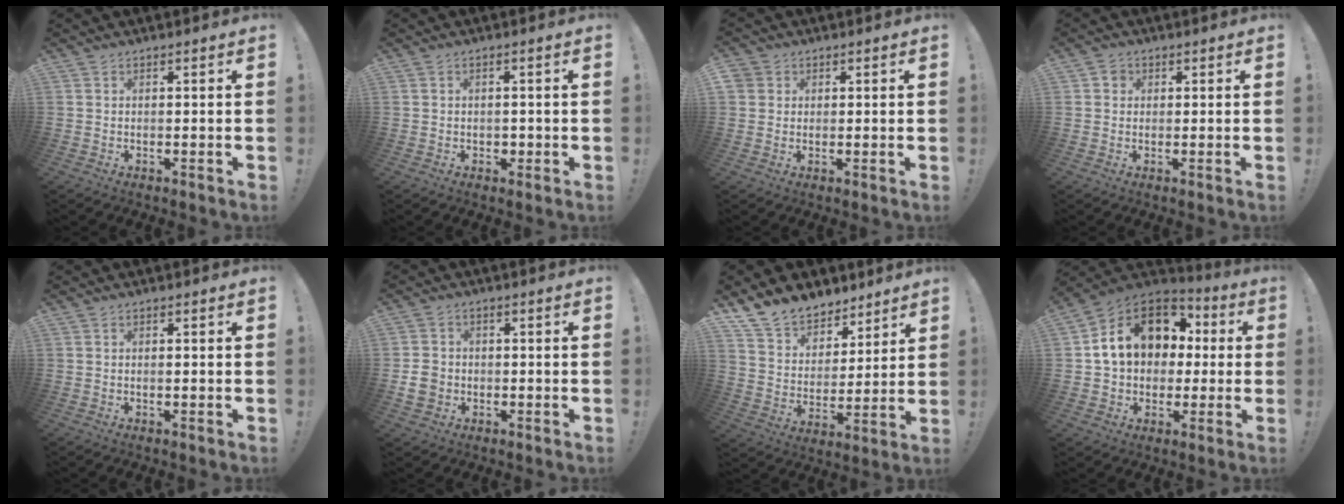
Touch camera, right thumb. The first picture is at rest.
{"total": 1.6, "force": [-0.3, 1.5, 0.6], "torque": [0.001, -0.004, -0.008]}
{"total": 2.7, "force": [1.4, 2.3, 0.4], "torque": [-0.006, -0.002, 0.026]}
{"total": 1.9, "force": [0.4, 1.8, 0.6], "torque": [-0.010, 0.004, 0.007]}
{"total": 0.6, "force": [-0.3, -0.1, 0.5], "torque": [0.000, -0.005, -0.007]}
{"total": 6.1, "force": [-1.2, 5.2, 2.8], "torque": [-0.052, 0.011, -0.022]}
{"total": 13.0, "force": [10.3, 7.5, 2.8], "torque": [-0.063, -0.076, 0.200]}
{"total": 16.9, "force": [4.6, 12.9, 9.9], "torque": [-0.161, -0.005, 0.095]}